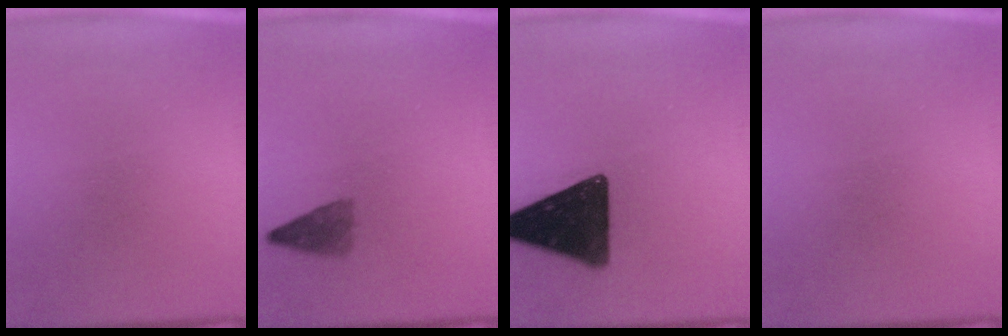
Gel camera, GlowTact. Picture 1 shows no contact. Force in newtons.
{"total": 2.4}
{"total": 17.1}
{"total": 0.0}